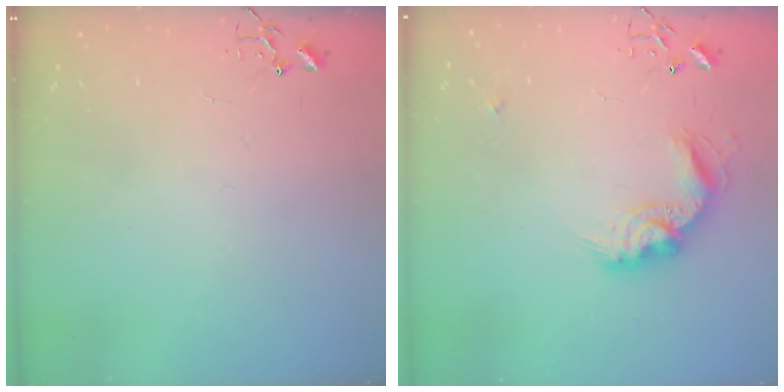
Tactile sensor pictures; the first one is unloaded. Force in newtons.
{"total": 15.0, "press": 15.0, "slide": 0.6}